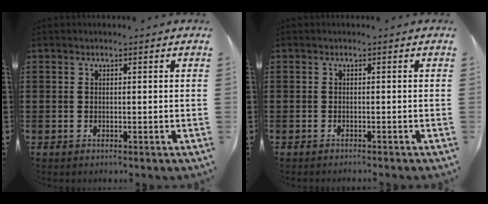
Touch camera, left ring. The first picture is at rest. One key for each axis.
{"total": 0.5, "fx": -0.5, "fy": -0.1, "fz": 0.1, "tx": -0.005, "ty": -0.003, "tz": -0.010}